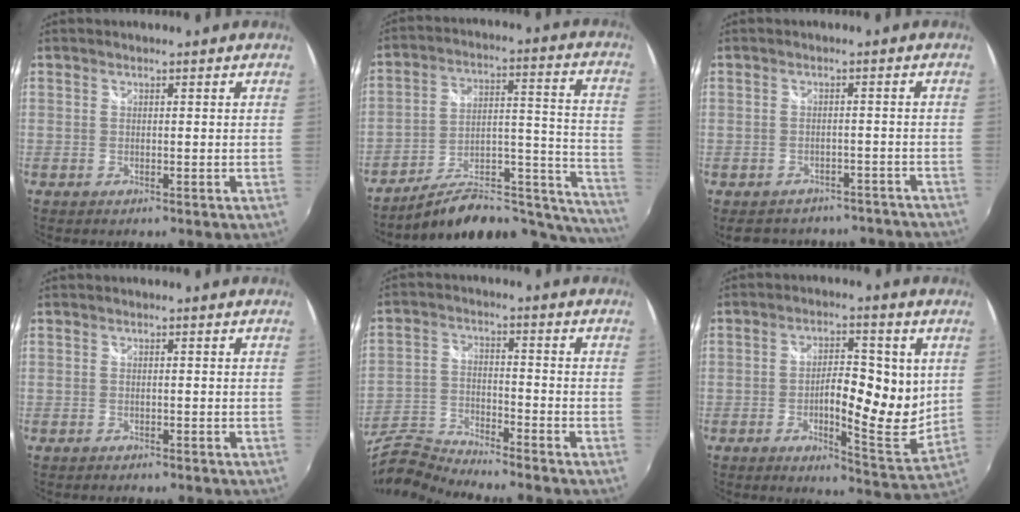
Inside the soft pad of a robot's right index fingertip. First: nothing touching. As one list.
[{"total": 23.0, "force": [-18.7, 7.3, 11.2], "torque": [-0.124, 0.019, -0.255]}, {"total": 13.8, "force": [-11.9, 5.7, 4.0], "torque": [-0.084, 0.011, -0.135]}, {"total": 0.7, "force": [-0.7, 0.1, 0.0], "torque": [-0.004, -0.003, -0.013]}, {"total": 9.0, "force": [-8.6, 0.1, 2.4], "torque": [-0.060, 0.001, -0.180]}, {"total": 11.8, "force": [0.6, 3.9, 11.1], "torque": [-0.178, -0.011, 0.006]}]